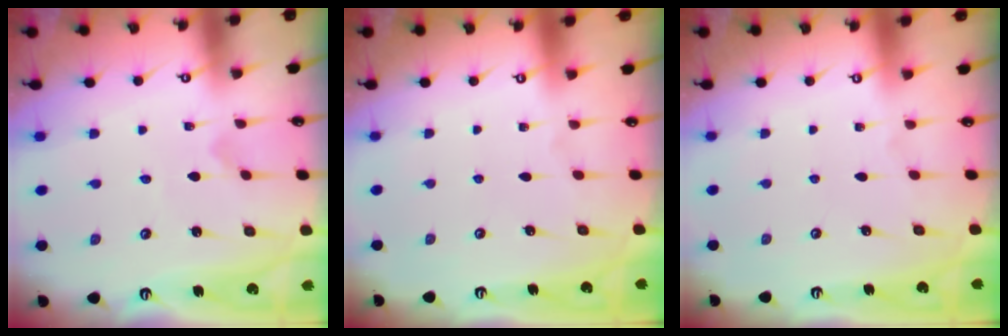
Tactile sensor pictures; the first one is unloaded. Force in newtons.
{"total": 0.0}
{"total": 0.0}